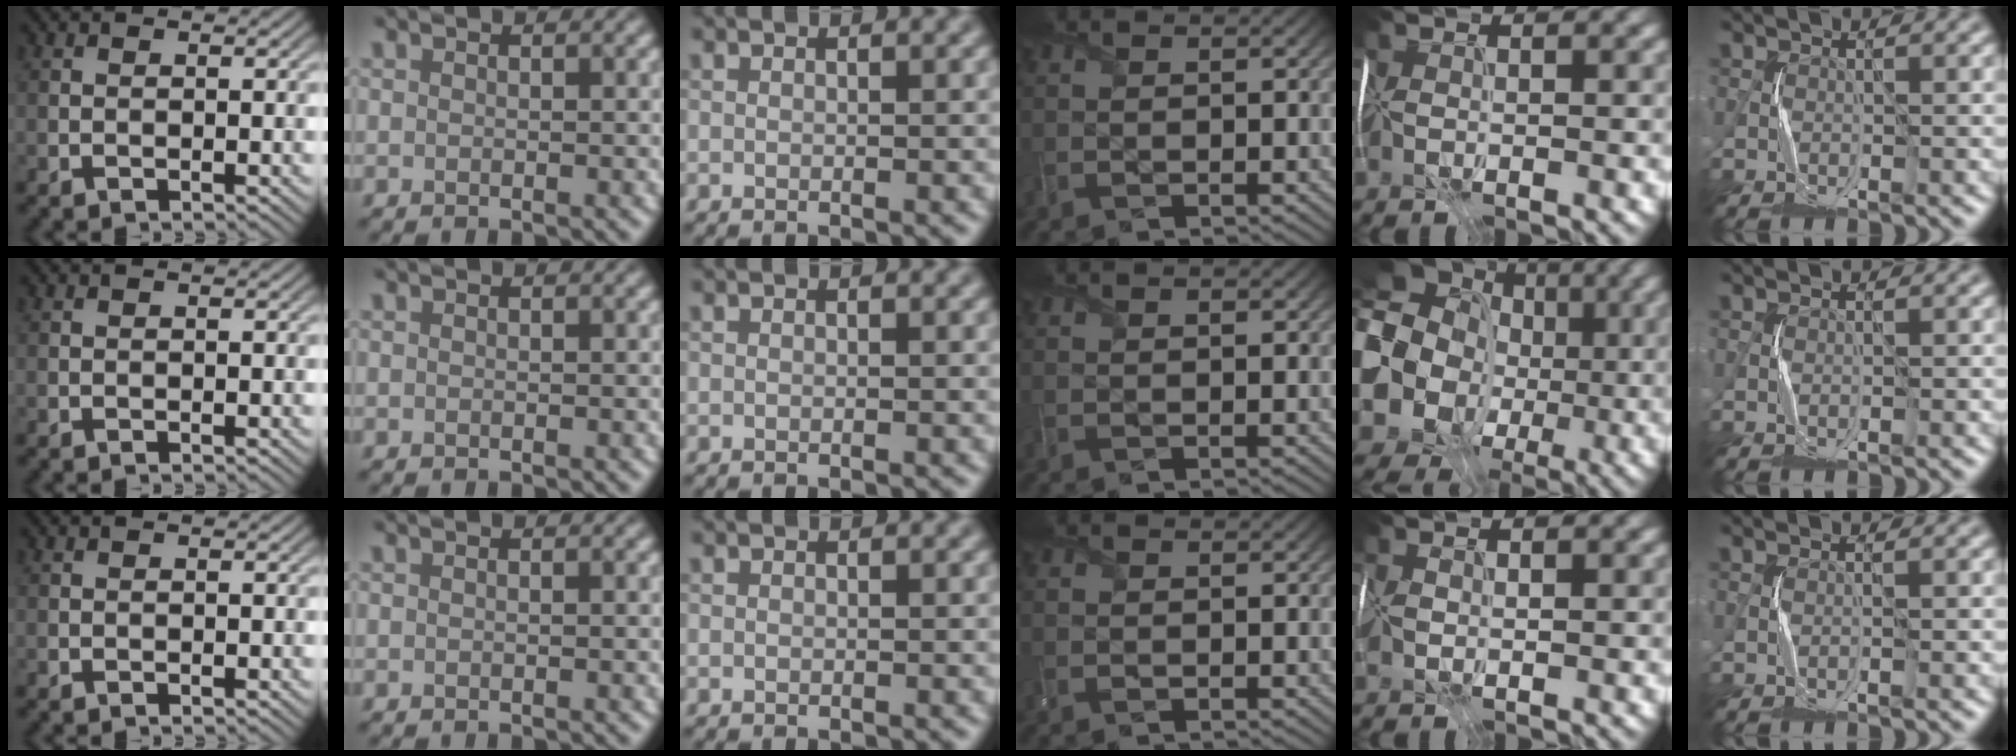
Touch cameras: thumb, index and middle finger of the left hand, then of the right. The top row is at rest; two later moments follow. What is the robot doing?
{"motion": "wrap", "object": "scarf"}